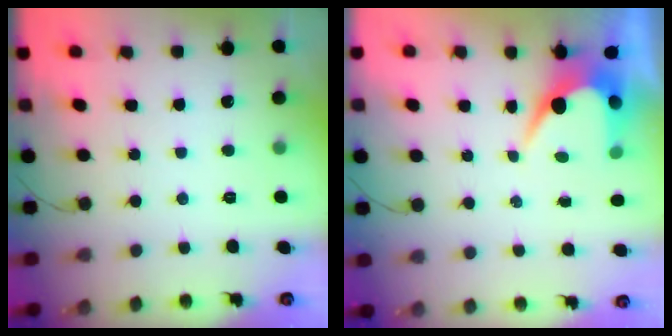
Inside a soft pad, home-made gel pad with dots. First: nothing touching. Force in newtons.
{"total": 6.4, "press": 6.4, "slide": 0.4}